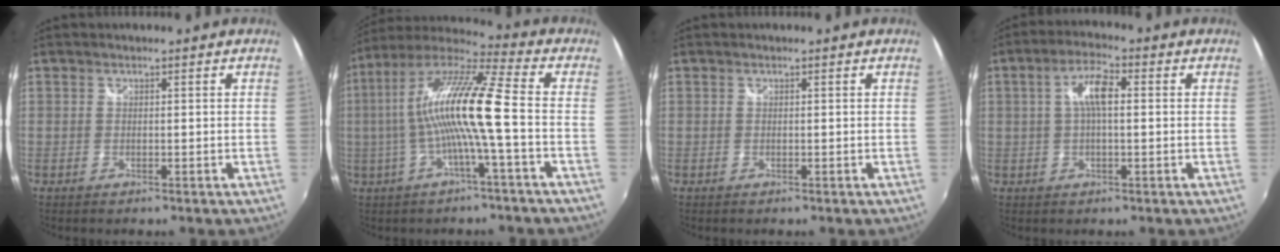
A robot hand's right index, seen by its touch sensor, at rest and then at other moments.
{"total": 14.5, "force": [-1.5, -0.1, 14.4], "torque": [-0.259, 0.007, -0.030]}
{"total": 0.0}
{"total": 5.8, "force": [0.7, 1.8, 5.5], "torque": [-0.104, 0.013, 0.012]}